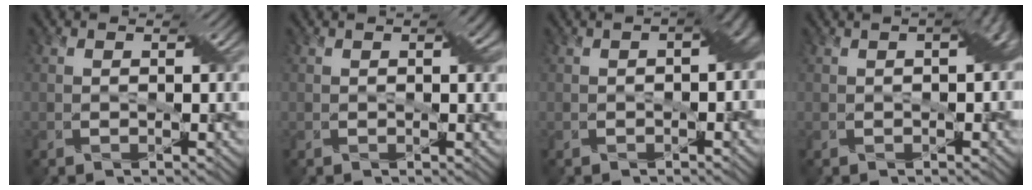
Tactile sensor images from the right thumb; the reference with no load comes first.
{"total": 1.7, "force": [0.6, 0.3, 1.6], "torque": [-0.022, 0.006, 0.008]}
{"total": 4.1, "force": [-0.2, 2.2, 3.4], "torque": [-0.037, 0.001, 0.000]}
{"total": 2.5, "force": [0.3, 0.9, 2.4], "torque": [-0.028, 0.011, 0.007]}